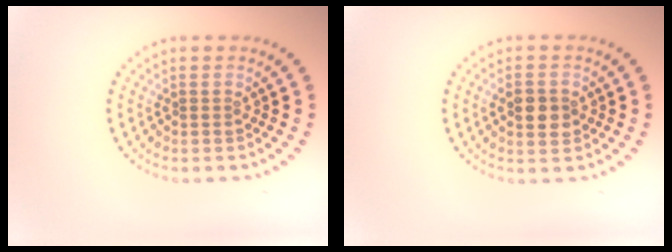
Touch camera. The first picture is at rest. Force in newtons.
{"total": 2.9, "press": 2.9, "slide": 0.1}